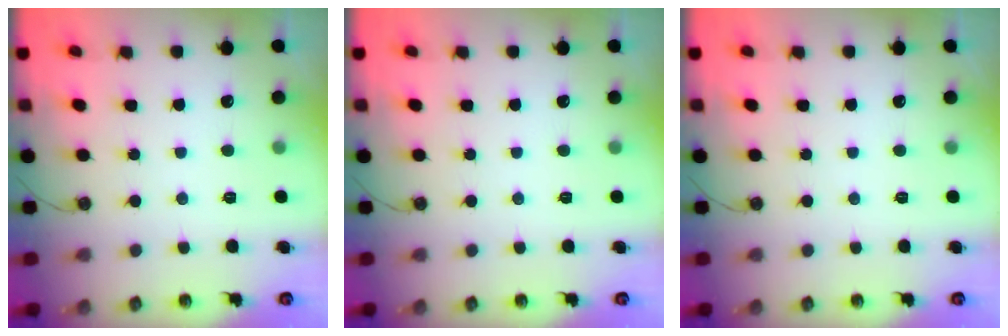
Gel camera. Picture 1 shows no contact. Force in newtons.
{"total": 0.0}
{"total": 0.0}